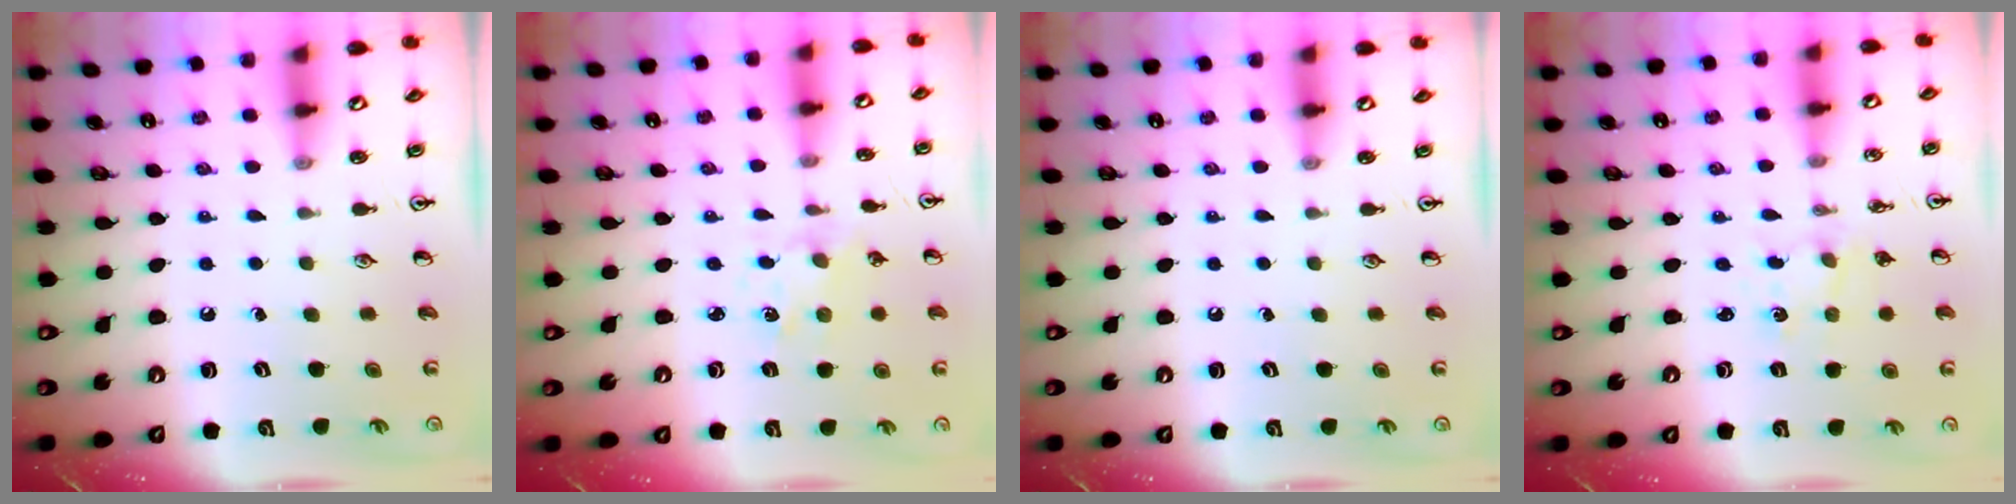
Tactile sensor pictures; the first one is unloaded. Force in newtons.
{"total": 2.0, "press": 1.9, "slide": 0.4}
{"total": 0.0}
{"total": 1.3, "press": 1.2, "slide": 0.4}